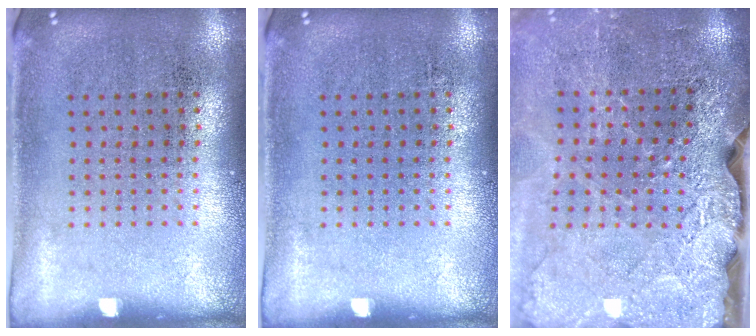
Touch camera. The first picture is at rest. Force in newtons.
{"total": 0.0}
{"total": 3.7, "press": 3.1, "slide": 1.9}